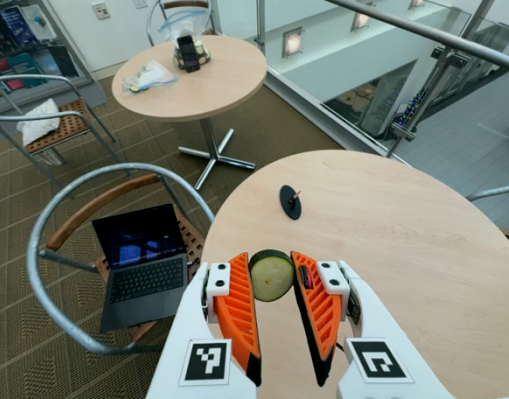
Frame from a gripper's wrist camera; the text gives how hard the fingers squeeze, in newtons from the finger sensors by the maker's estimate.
{"total": 7.8, "left": 7.4, "right": 8.2}